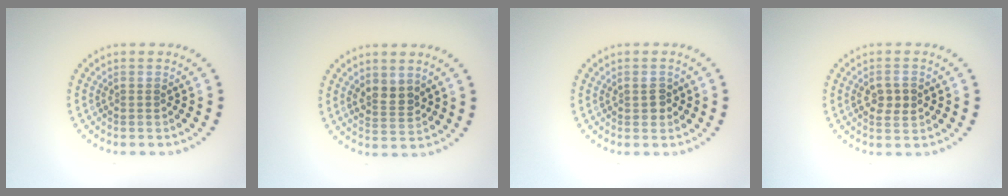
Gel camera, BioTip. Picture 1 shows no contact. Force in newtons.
{"total": 2.5, "press": 2.3, "slide": 1.0}
{"total": 1.5, "press": 1.5, "slide": 0.3}
{"total": 2.4, "press": 2.4, "slide": 0.2}